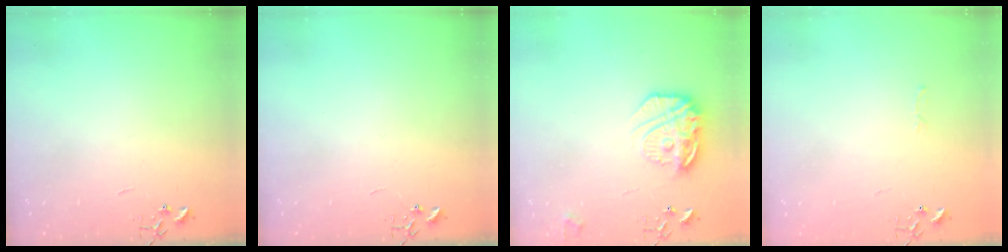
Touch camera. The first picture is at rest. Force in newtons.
{"total": 0.0}
{"total": 17.4, "press": 17.3, "slide": 1.2}
{"total": 2.8, "press": 2.8, "slide": 0.4}